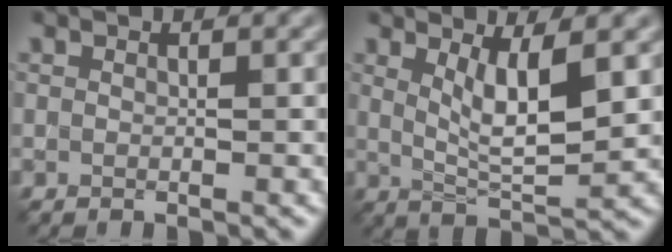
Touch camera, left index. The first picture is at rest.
{"total": 4.5, "force": [1.6, 1.1, 4.1], "torque": [-0.073, -0.013, 0.034]}